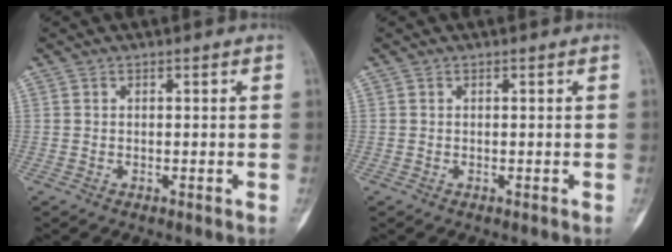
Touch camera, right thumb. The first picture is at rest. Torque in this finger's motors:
{"motor_torque": [0.00, 0.00, 0.05, -0.04, 0.00]}